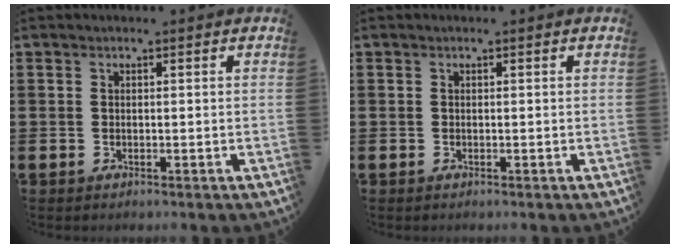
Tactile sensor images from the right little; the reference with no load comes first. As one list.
[{"total": 0.0}]